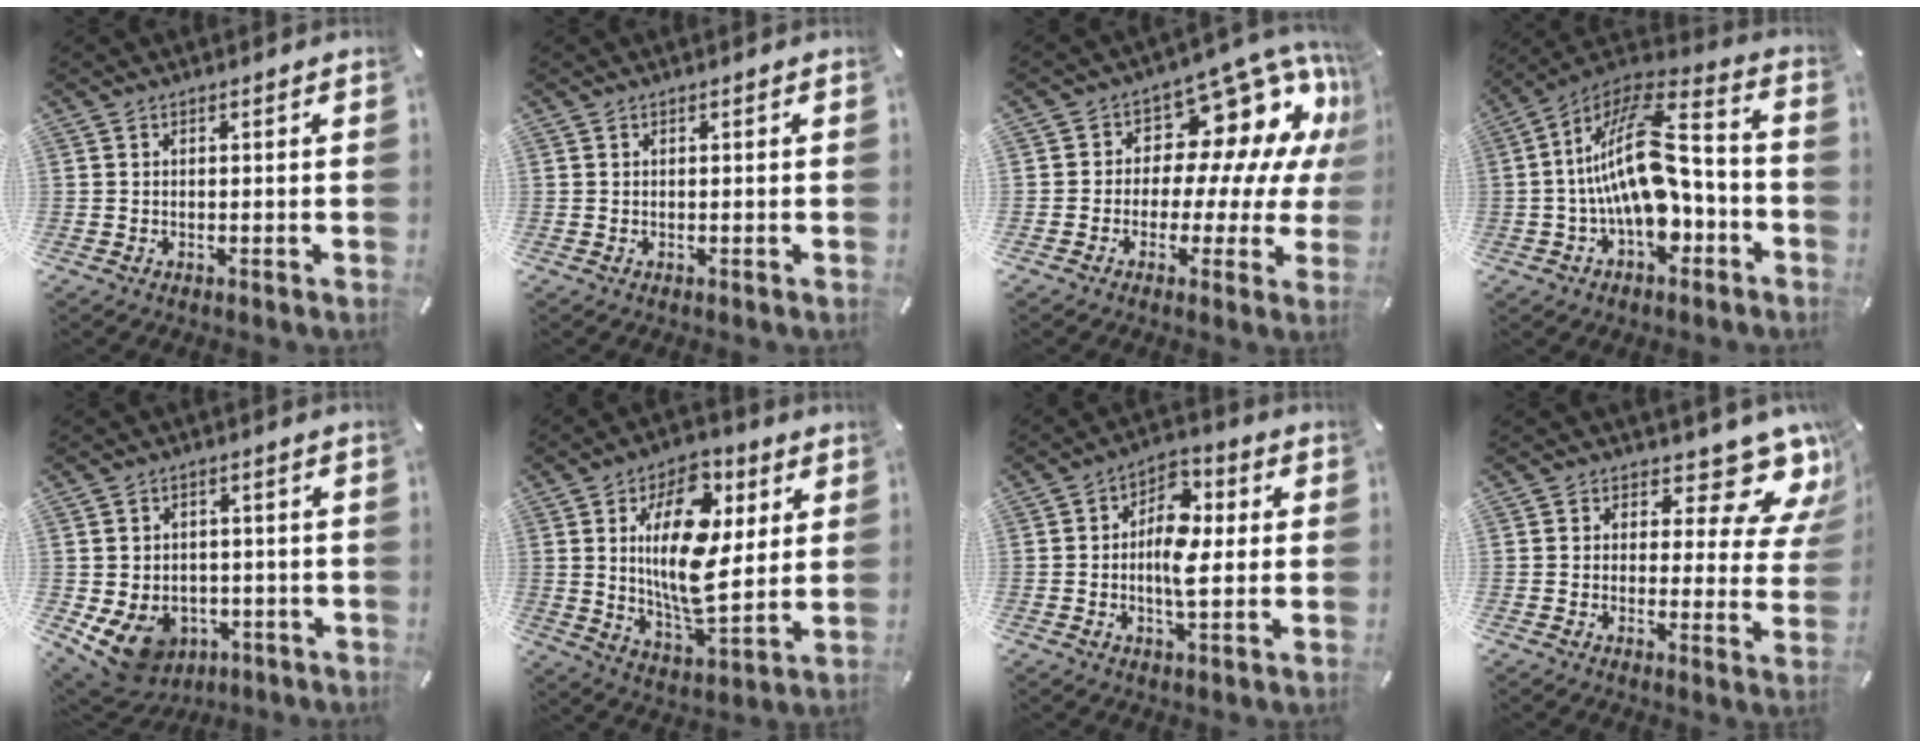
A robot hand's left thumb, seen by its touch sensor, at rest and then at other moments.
{"total": 0.0}
{"total": 14.1, "force": [6.2, 9.0, 8.9], "torque": [-0.125, -0.055, 0.106]}
{"total": 19.8, "force": [-1.4, 11.4, 16.2], "torque": [-0.308, 0.003, -0.021]}
{"total": 9.6, "force": [-3.7, 7.7, 4.5], "torque": [-0.102, 0.004, -0.066]}
{"total": 18.5, "force": [4.9, 9.8, 14.9], "torque": [-0.261, -0.014, 0.078]}
{"total": 9.5, "force": [-0.4, 5.3, 7.9], "torque": [-0.133, 0.002, -0.010]}
{"total": 10.9, "force": [7.3, 4.6, 6.7], "torque": [-0.078, -0.062, 0.123]}